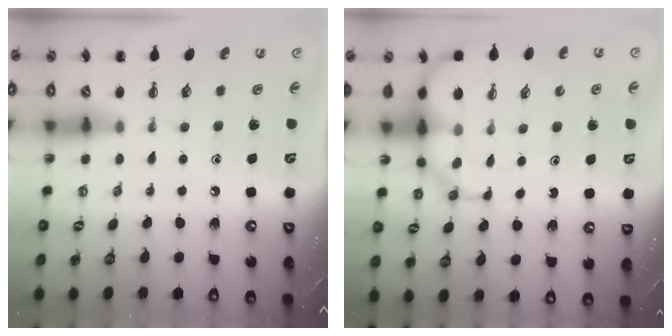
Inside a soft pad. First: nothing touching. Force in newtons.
{"total": 10.7, "press": 10.2, "slide": 3.1}